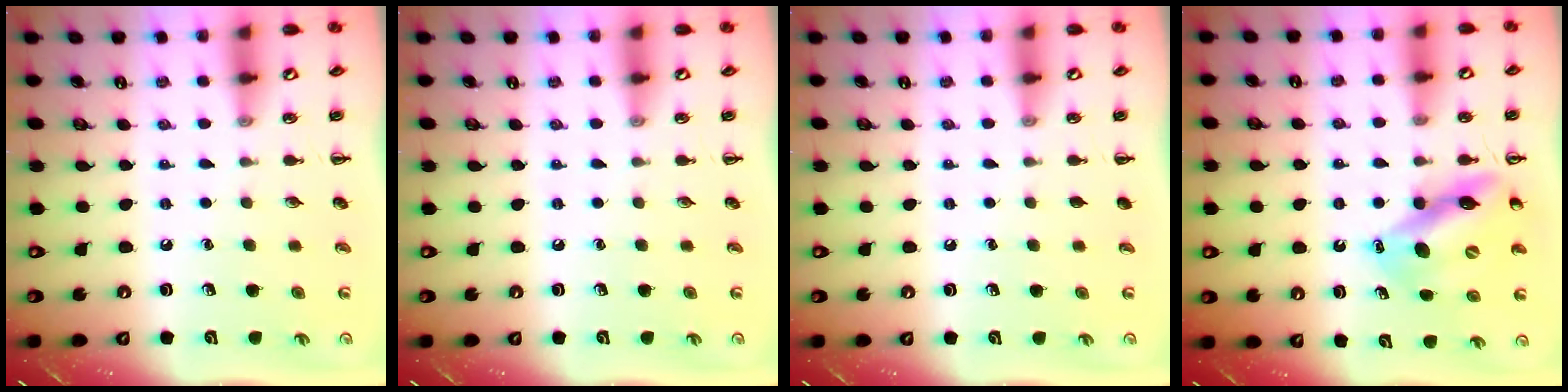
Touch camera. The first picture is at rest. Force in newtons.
{"total": 0.0}
{"total": 0.0}
{"total": 12.4, "press": 11.7, "slide": 4.1}